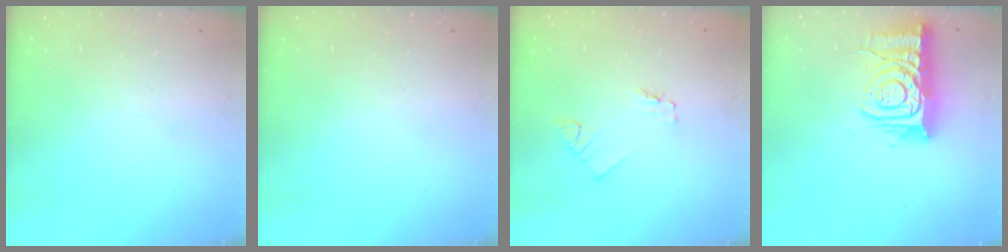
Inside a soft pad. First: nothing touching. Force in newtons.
{"total": 0.0}
{"total": 1.6, "press": 1.6, "slide": 0.1}
{"total": 12.8, "press": 12.8, "slide": 1.4}